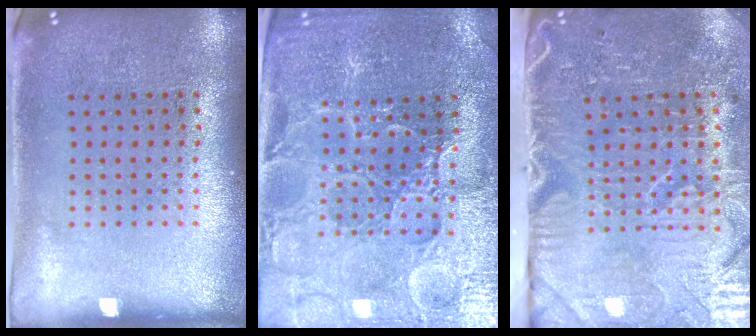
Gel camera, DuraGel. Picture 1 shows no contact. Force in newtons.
{"total": 3.5, "press": 3.4, "slide": 0.6}
{"total": 5.3, "press": 4.4, "slide": 2.9}